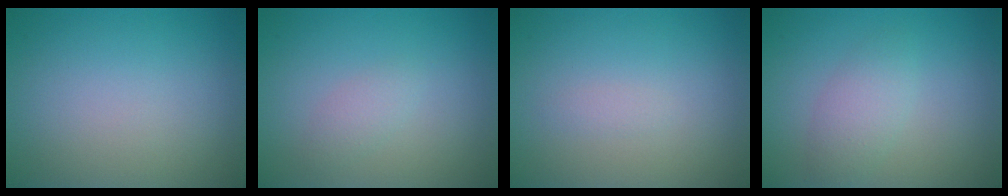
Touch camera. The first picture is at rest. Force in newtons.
{"total": 1.2, "press": 1.2, "slide": 0.0}
{"total": 0.6, "press": 0.6, "slide": 0.0}
{"total": 2.4, "press": 2.4, "slide": 0.1}